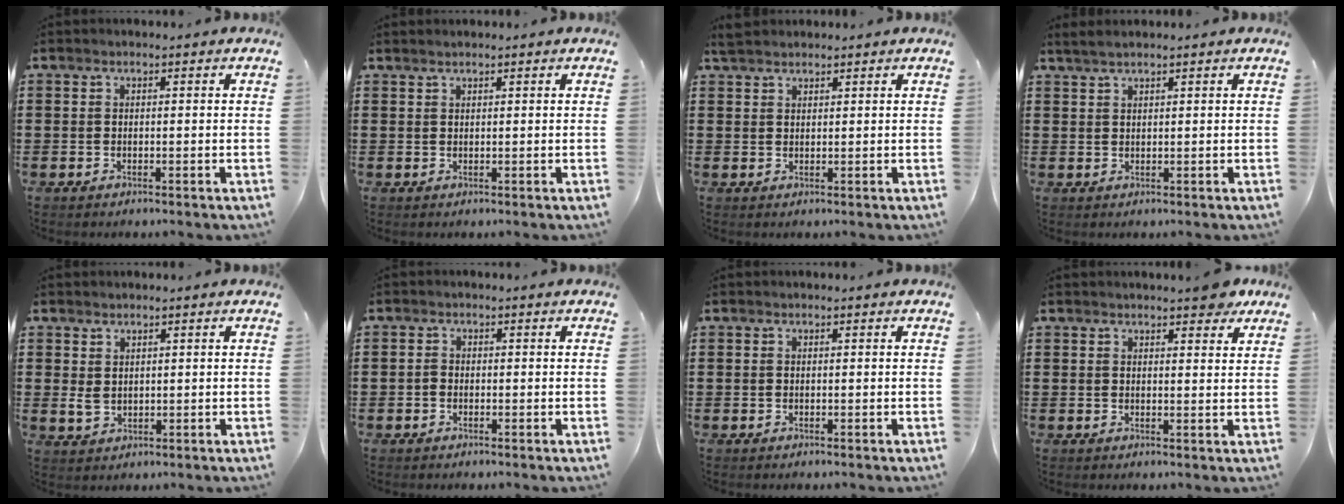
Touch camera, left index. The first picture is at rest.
{"total": 0.6, "force": [0.5, 0.1, 0.2], "torque": [-0.005, -0.001, 0.010]}
{"total": 1.8, "force": [1.7, 0.5, 0.3], "torque": [-0.011, 0.002, 0.034]}
{"total": 1.4, "force": [1.2, 0.1, 0.8], "torque": [-0.018, 0.002, 0.022]}
{"total": 2.8, "force": [1.0, 2.0, 1.7], "torque": [-0.044, 0.000, 0.017]}
{"total": 1.0, "force": [-0.4, 0.8, 0.5], "torque": [-0.013, 0.000, -0.007]}
{"total": 0.0}
{"total": 3.8, "force": [3.3, 1.0, 1.8], "torque": [-0.018, -0.009, 0.056]}